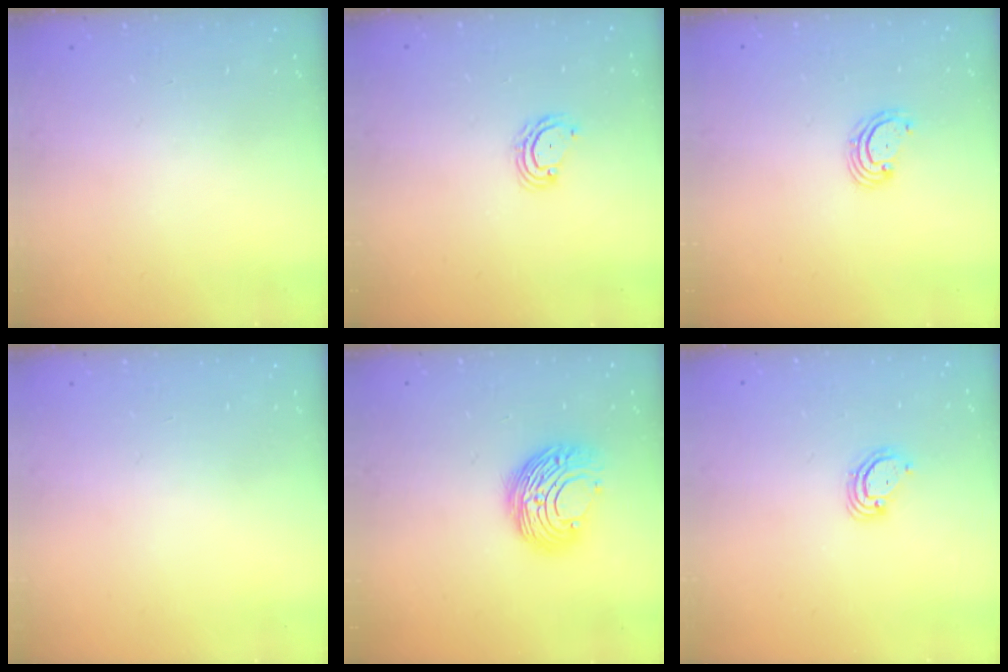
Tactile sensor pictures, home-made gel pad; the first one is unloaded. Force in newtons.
{"total": 5.0, "press": 5.0, "slide": 0.4}
{"total": 3.1, "press": 3.1, "slide": 0.6}
{"total": 0.0}
{"total": 10.4, "press": 10.4, "slide": 0.6}
{"total": 3.2, "press": 3.2, "slide": 0.2}